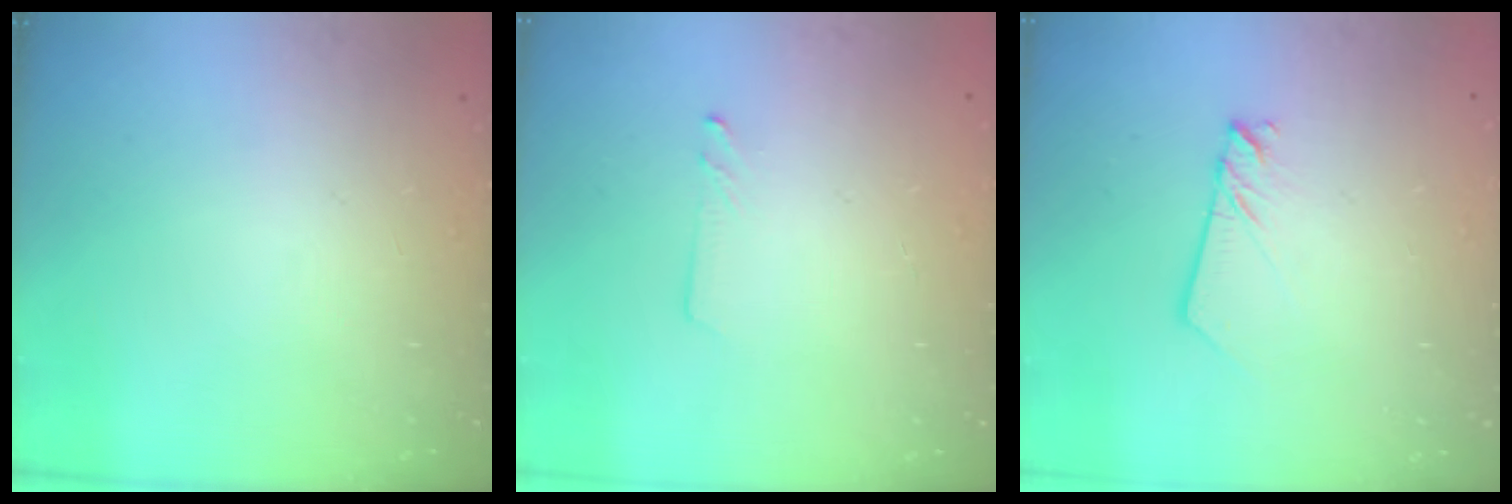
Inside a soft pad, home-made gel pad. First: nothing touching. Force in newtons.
{"total": 1.6, "press": 1.6, "slide": 0.1}
{"total": 2.2, "press": 2.2, "slide": 0.0}